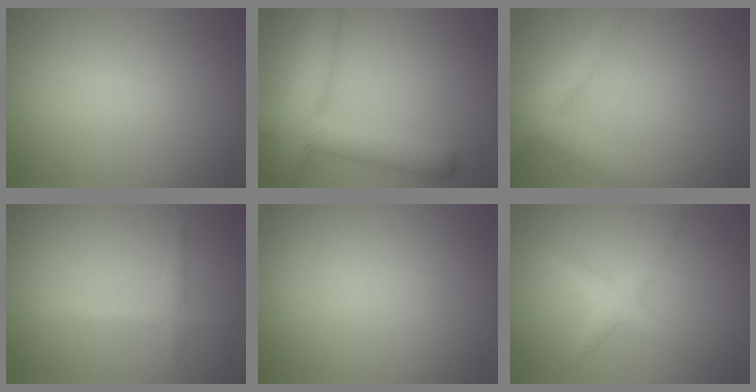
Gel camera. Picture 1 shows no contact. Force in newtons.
{"total": 7.3, "press": 7.3, "slide": 0.2}
{"total": 5.1, "press": 5.1, "slide": 0.3}
{"total": 1.5, "press": 1.4, "slide": 0.2}
{"total": 0.0}
{"total": 2.4, "press": 2.4, "slide": 0.1}